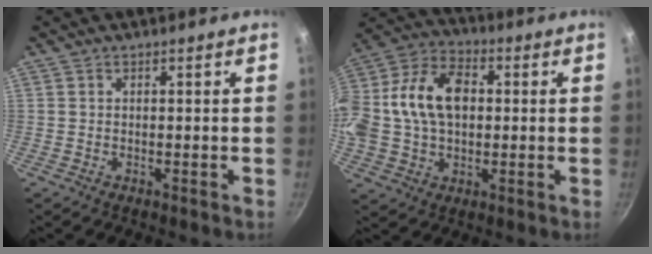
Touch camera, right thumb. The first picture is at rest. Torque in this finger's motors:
{"motor_torque": [2.49, 2.51, 0.26, -0.18, 0.19]}